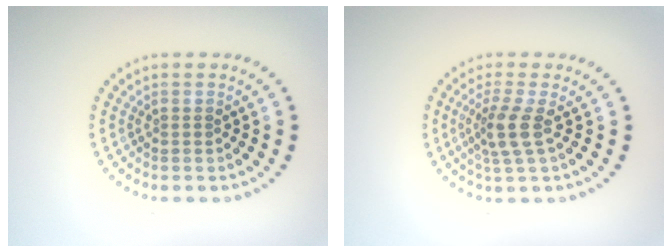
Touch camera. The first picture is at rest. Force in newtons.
{"total": 2.7, "press": 2.0, "slide": 1.8}